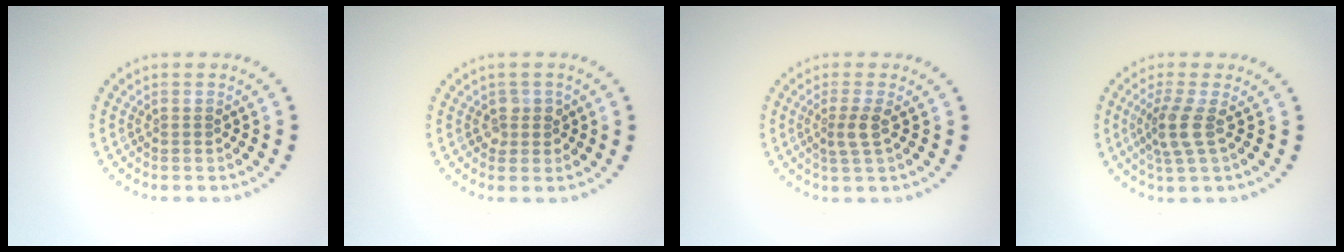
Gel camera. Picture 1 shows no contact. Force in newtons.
{"total": 1.5, "press": 1.4, "slide": 0.7}
{"total": 1.8, "press": 1.4, "slide": 1.1}
{"total": 2.7, "press": 2.0, "slide": 1.8}